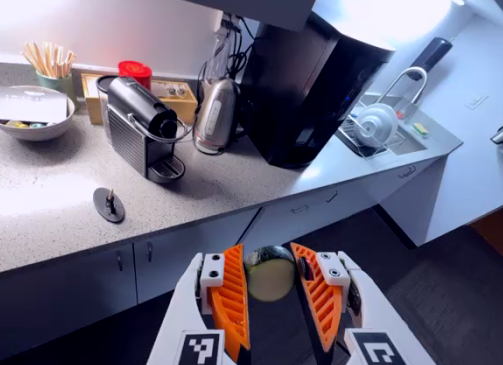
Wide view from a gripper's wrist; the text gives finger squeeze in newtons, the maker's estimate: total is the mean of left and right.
{"total": 11.0, "left": 11.1, "right": 10.9}